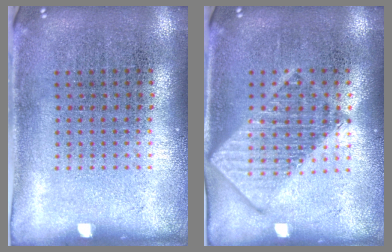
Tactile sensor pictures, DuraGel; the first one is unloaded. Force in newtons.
{"total": 2.8, "press": 2.8, "slide": 0.4}